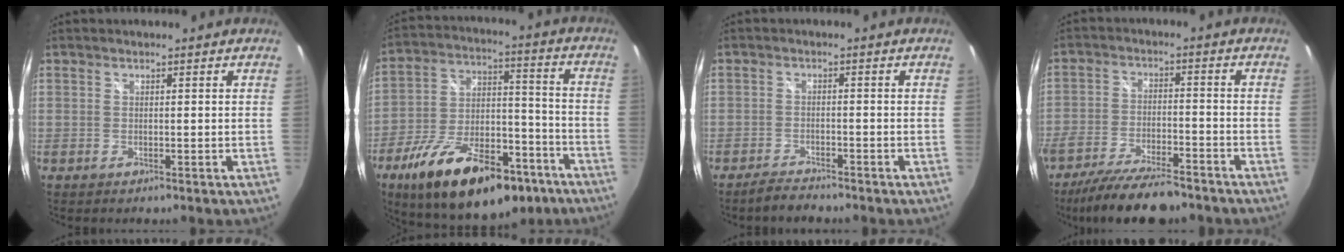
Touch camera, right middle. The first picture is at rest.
{"total": 25.0, "force": [-14.9, 11.2, 16.6], "torque": [-0.284, -0.005, -0.219]}
{"total": 3.0, "force": [-2.8, 0.6, 0.9], "torque": [-0.034, 0.000, -0.050]}
{"total": 14.2, "force": [-11.6, 3.8, 7.2], "torque": [-0.151, -0.025, -0.192]}